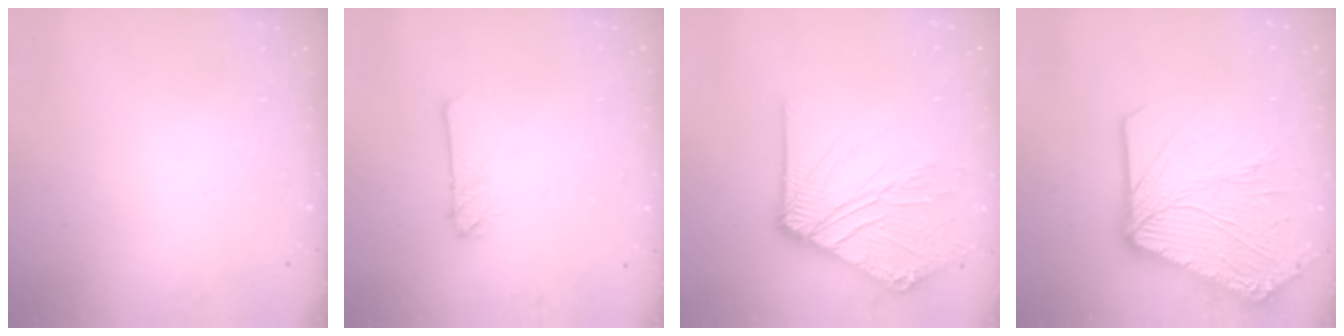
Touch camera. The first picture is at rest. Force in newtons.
{"total": 2.3, "press": 2.3, "slide": 0.3}
{"total": 13.7, "press": 13.6, "slide": 2.1}
{"total": 21.3, "press": 21.2, "slide": 2.4}